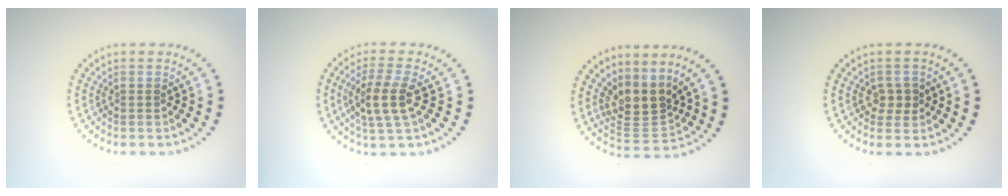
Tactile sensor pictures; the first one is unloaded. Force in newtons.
{"total": 3.6, "press": 3.3, "slide": 1.5}
{"total": 3.5, "press": 2.6, "slide": 2.4}
{"total": 1.9, "press": 1.8, "slide": 0.5}